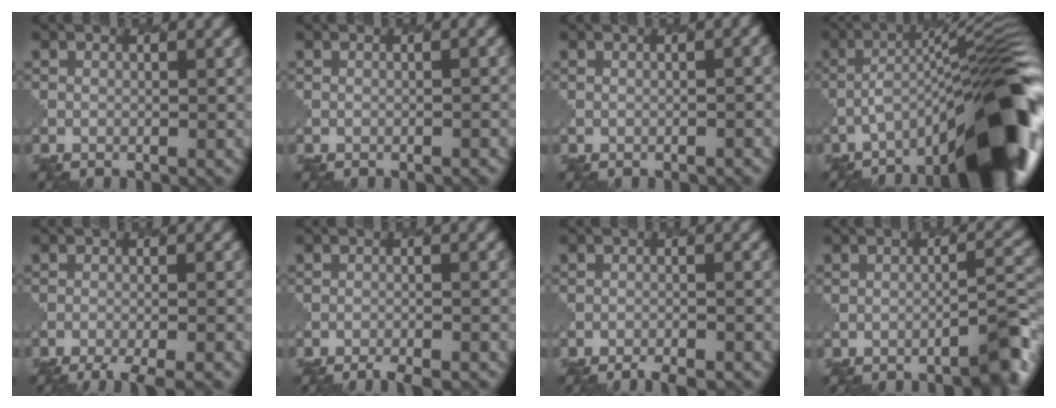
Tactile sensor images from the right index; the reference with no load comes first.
{"total": 0.9, "force": [-0.7, 0.2, 0.4], "torque": [0.000, 0.000, -0.009]}
{"total": 1.6, "force": [-0.9, 0.5, 1.2], "torque": [-0.009, 0.002, -0.012]}
{"total": 14.1, "force": [-8.1, 2.9, 11.1], "torque": [-0.164, 0.017, -0.123]}
{"total": 4.3, "force": [-3.4, 0.7, 2.6], "torque": [-0.032, -0.007, -0.054]}
{"total": 2.9, "force": [-2.6, 0.6, 1.2], "torque": [-0.013, -0.002, -0.039]}
{"total": 2.9, "force": [-2.6, 0.5, 1.1], "torque": [-0.011, -0.001, -0.038]}
{"total": 3.7, "force": [-2.6, 0.4, 2.5], "torque": [-0.025, 0.014, -0.040]}